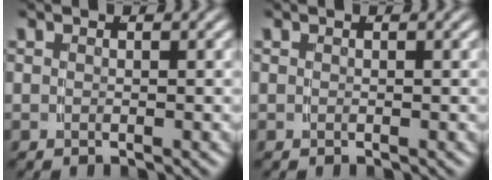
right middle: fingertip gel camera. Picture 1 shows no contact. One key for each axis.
{"total": 0.0}